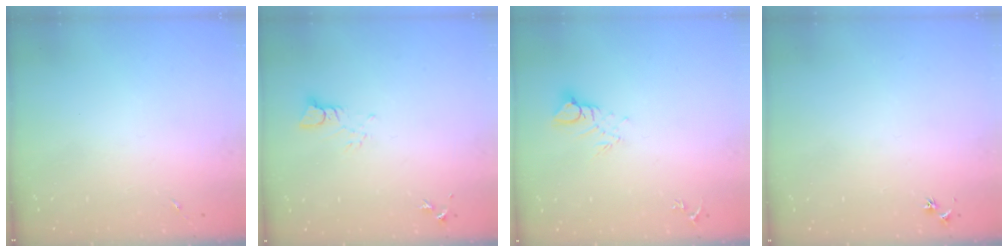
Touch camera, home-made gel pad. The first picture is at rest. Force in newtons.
{"total": 3.2, "press": 3.2, "slide": 0.3}
{"total": 5.2, "press": 5.2, "slide": 0.4}
{"total": 3.0, "press": 2.9, "slide": 0.4}